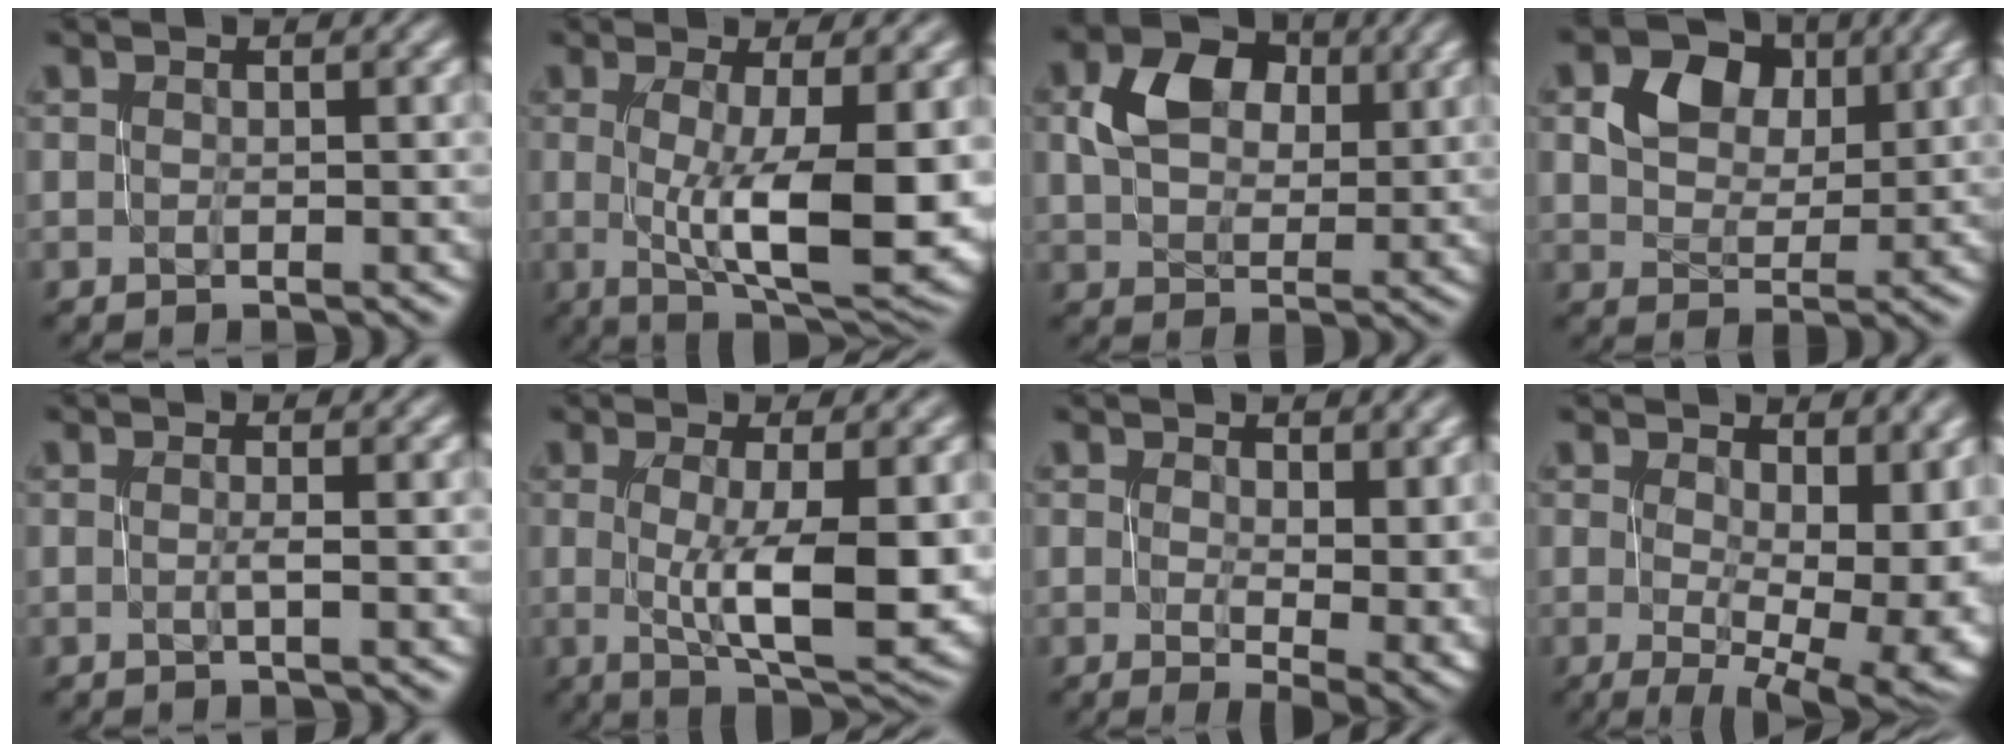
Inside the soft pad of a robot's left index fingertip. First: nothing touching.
{"total": 10.3, "force": [-0.8, 3.0, 9.8], "torque": [-0.146, -0.016, -0.005]}
{"total": 6.0, "force": [2.2, 4.2, 3.6], "torque": [-0.068, 0.006, 0.039]}
{"total": 4.7, "force": [2.2, 3.4, 2.4], "torque": [-0.046, 0.005, 0.033]}
{"total": 0.7, "force": [-0.1, 0.1, 0.7], "torque": [-0.012, 0.001, -0.005]}
{"total": 8.2, "force": [-0.4, 2.3, 7.9], "torque": [-0.118, -0.011, 0.001]}
{"total": 7.1, "force": [0.7, 3.6, 6.0], "torque": [-0.080, -0.010, 0.017]}
{"total": 12.0, "force": [0.1, 6.1, 10.3], "torque": [-0.126, -0.008, 0.016]}